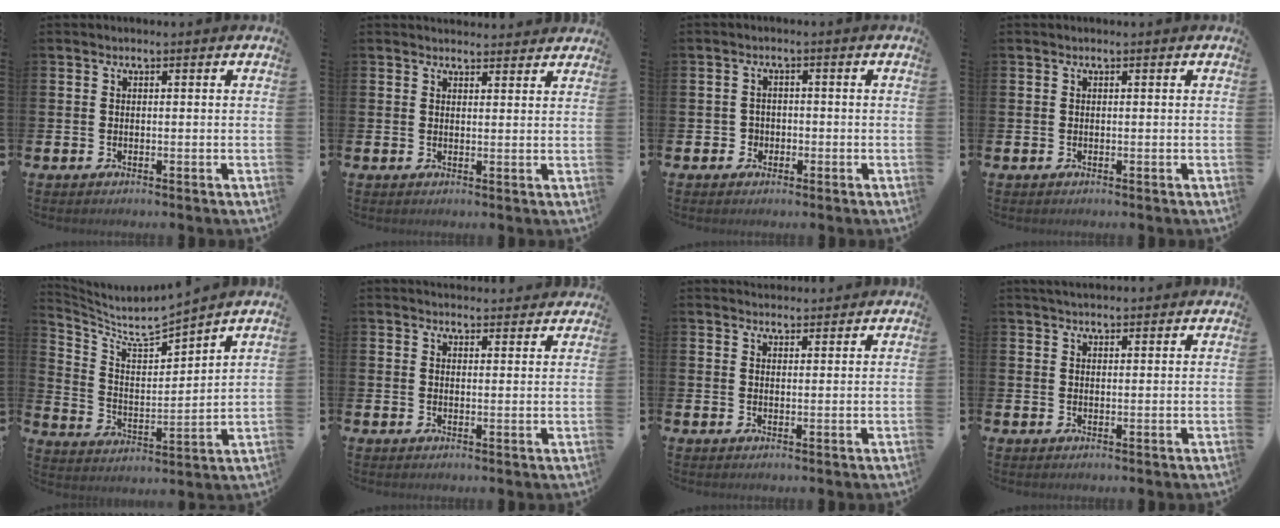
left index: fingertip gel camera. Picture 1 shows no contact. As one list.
[{"total": 2.4, "force": [2.4, 0.5, -0.1], "torque": [0.008, -0.013, 0.042]}, {"total": 1.8, "force": [-0.7, 1.6, 0.0], "torque": [-0.006, 0.005, -0.019]}, {"total": 0.0}, {"total": 5.9, "force": [5.4, 1.0, 2.2], "torque": [-0.078, -0.047, 0.086]}, {"total": 3.2, "force": [3.1, 0.6, -0.1], "torque": [0.005, -0.019, 0.055]}, {"total": 2.6, "force": [2.5, 0.6, -0.2], "torque": [0.005, -0.014, 0.045]}, {"total": 2.7, "force": [2.7, 0.5, 0.3], "torque": [-0.010, -0.007, 0.049]}]